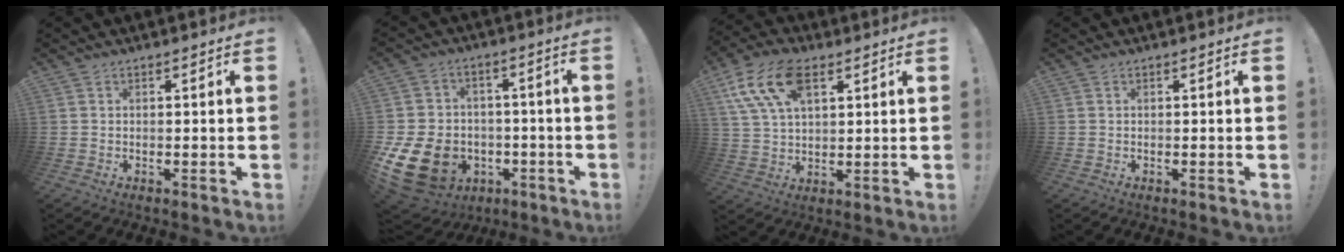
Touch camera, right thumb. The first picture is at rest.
{"total": 17.6, "force": [-5.1, 13.7, 9.8], "torque": [-0.200, 0.032, -0.069]}
{"total": 15.0, "force": [6.6, 8.6, 10.4], "torque": [-0.215, -0.013, 0.124]}
{"total": 0.0}